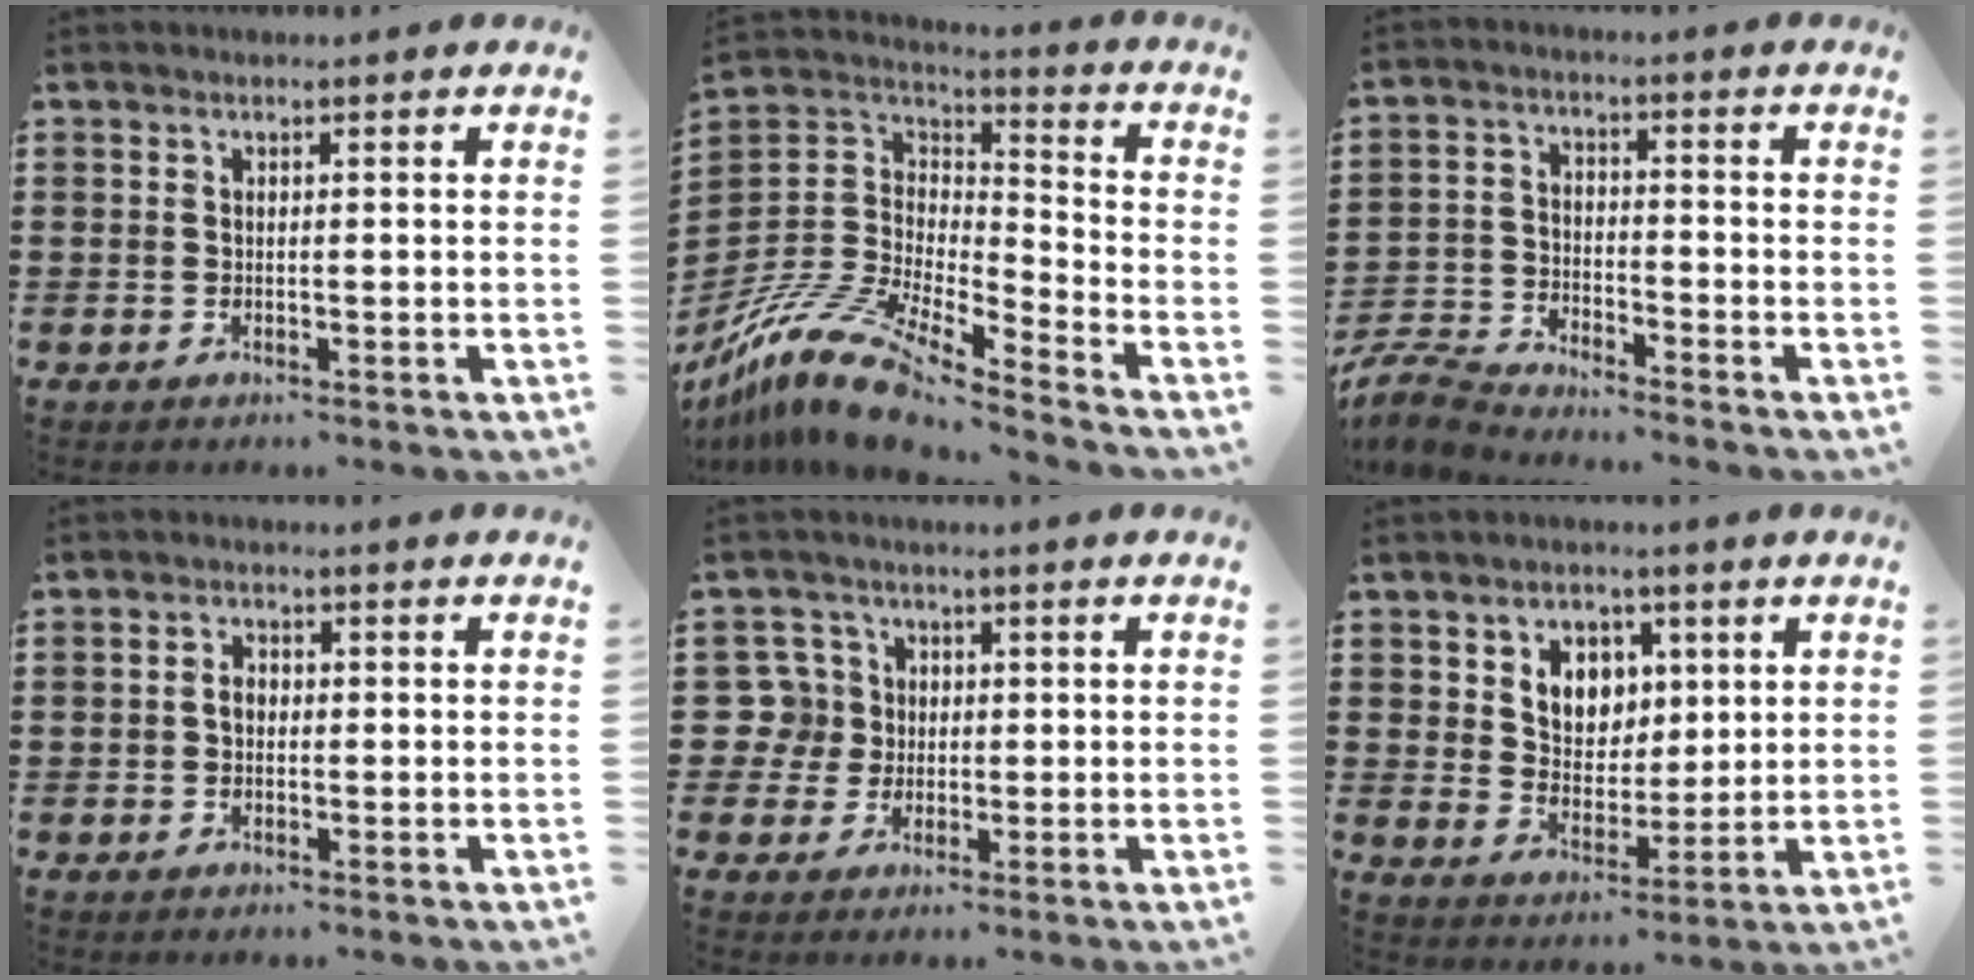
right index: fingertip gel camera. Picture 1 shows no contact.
{"total": 13.7, "force": [-11.1, 3.5, 7.3], "torque": [-0.166, 0.023, -0.219]}
{"total": 5.4, "force": [-5.3, 0.7, 0.9], "torque": [-0.042, -0.002, -0.114]}
{"total": 1.8, "force": [-0.2, 1.3, 1.3], "torque": [-0.026, 0.004, -0.004]}
{"total": 5.9, "force": [0.2, 5.7, 1.5], "torque": [-0.066, 0.013, 0.002]}
{"total": 5.7, "force": [2.6, 4.8, 1.7], "torque": [-0.052, 0.008, 0.043]}